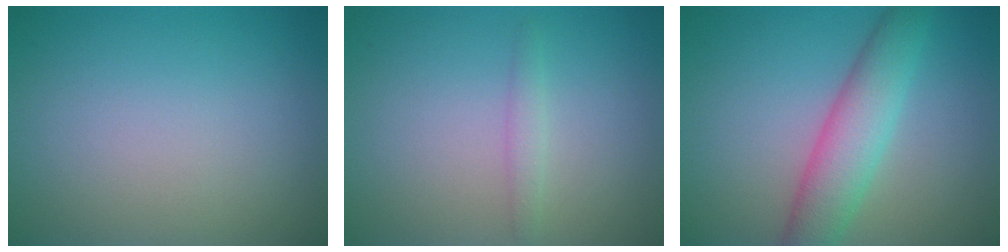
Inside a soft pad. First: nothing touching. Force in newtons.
{"total": 1.1, "press": 1.1, "slide": 0.0}
{"total": 5.1, "press": 5.0, "slide": 0.2}